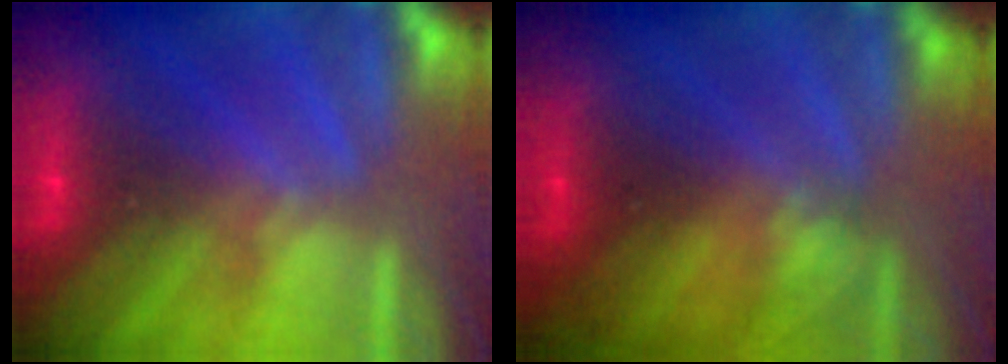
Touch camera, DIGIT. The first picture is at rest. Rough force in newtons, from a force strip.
{"total": 2.2}